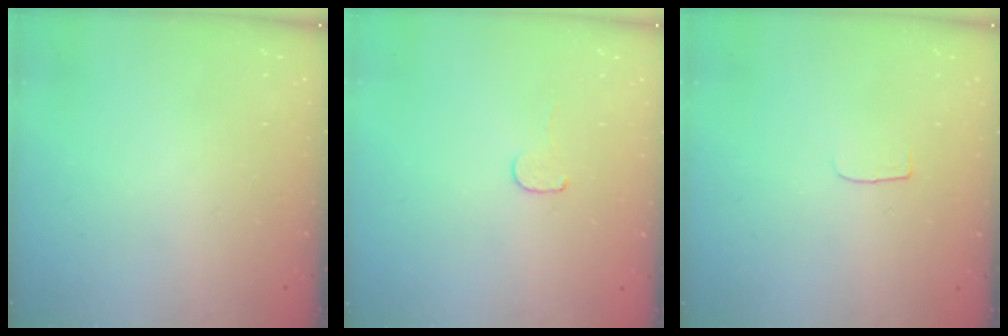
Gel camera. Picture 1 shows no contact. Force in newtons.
{"total": 4.1, "press": 4.1, "slide": 0.4}
{"total": 3.0, "press": 3.0, "slide": 0.3}